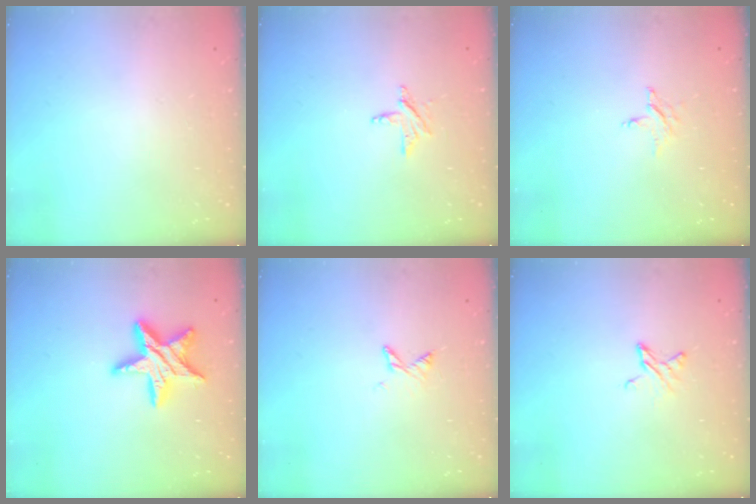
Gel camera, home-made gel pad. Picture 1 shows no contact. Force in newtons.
{"total": 4.0, "press": 4.0, "slide": 0.3}
{"total": 3.1, "press": 3.1, "slide": 0.3}
{"total": 14.4, "press": 14.3, "slide": 0.8}
{"total": 3.9, "press": 3.8, "slide": 0.5}
{"total": 3.3, "press": 3.3, "slide": 0.2}